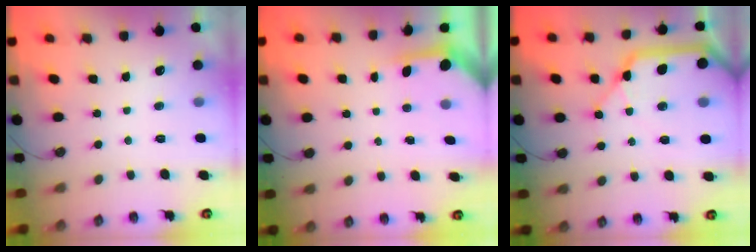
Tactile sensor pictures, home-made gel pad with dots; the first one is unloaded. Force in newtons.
{"total": 3.6, "press": 3.6, "slide": 0.4}
{"total": 19.2, "press": 19.0, "slide": 3.0}